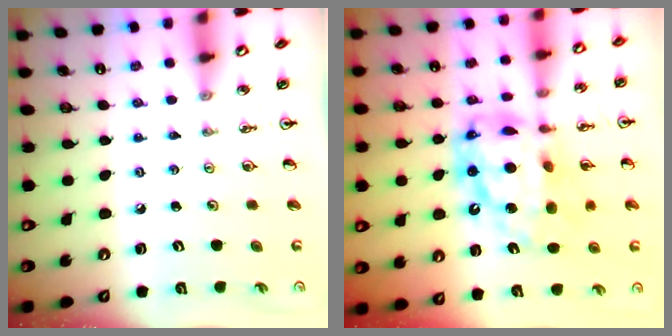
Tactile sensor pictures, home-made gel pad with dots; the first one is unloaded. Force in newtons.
{"total": 18.2, "press": 18.1, "slide": 2.0}